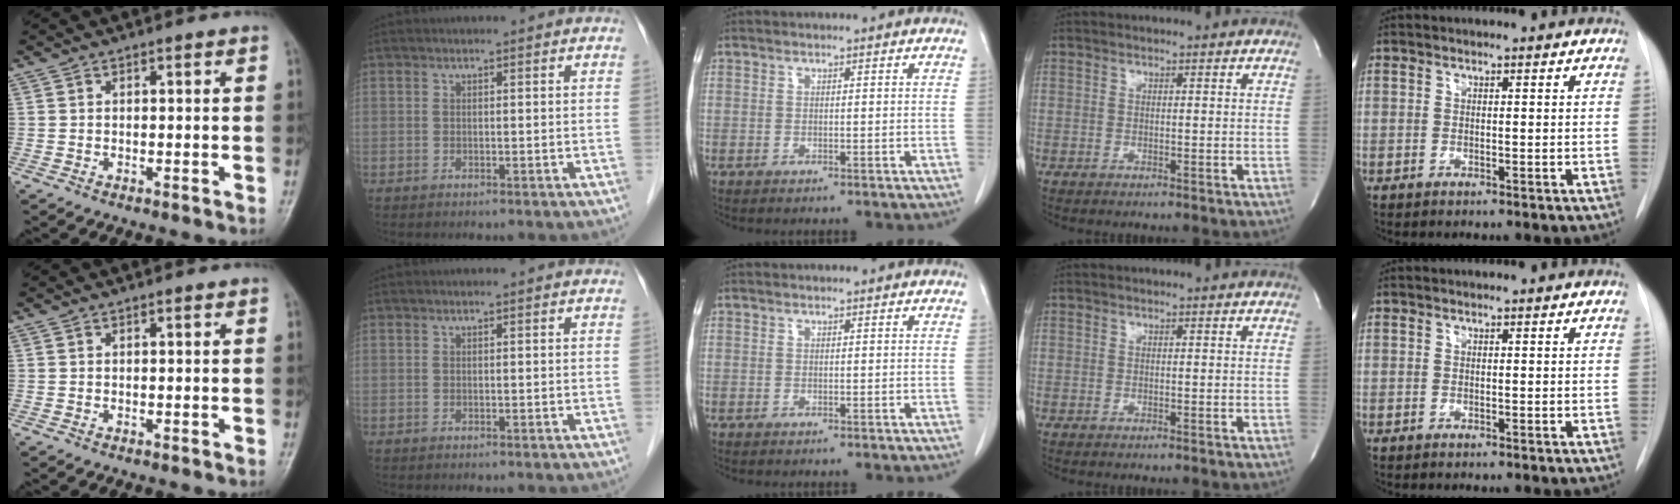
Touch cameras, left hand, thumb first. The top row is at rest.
{}